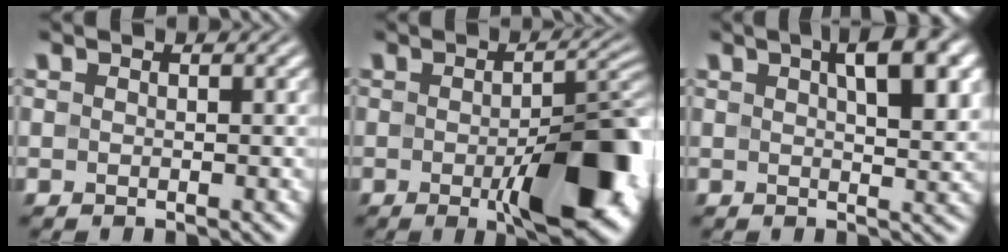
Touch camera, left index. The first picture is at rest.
{"total": 11.0, "force": [-3.1, 4.1, 9.8], "torque": [-0.133, -0.013, -0.042]}
{"total": 6.7, "force": [2.6, 2.1, 5.7], "torque": [-0.074, 0.012, 0.033]}